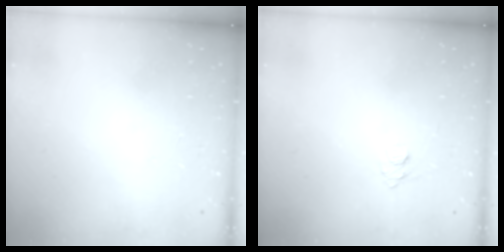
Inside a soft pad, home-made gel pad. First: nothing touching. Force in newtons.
{"total": 6.4, "press": 6.4, "slide": 0.7}